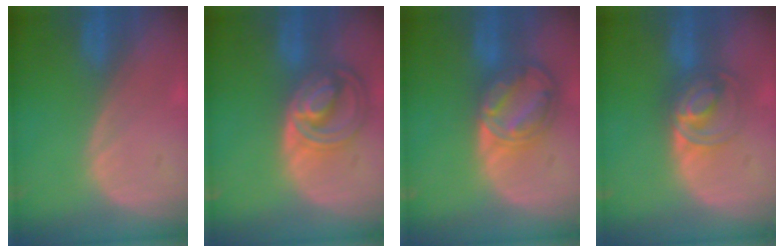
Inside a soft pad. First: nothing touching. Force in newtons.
{"total": 8.6, "press": 7.4, "slide": 4.4}
{"total": 8.7, "press": 7.4, "slide": 4.6}
{"total": 6.9, "press": 5.9, "slide": 3.5}